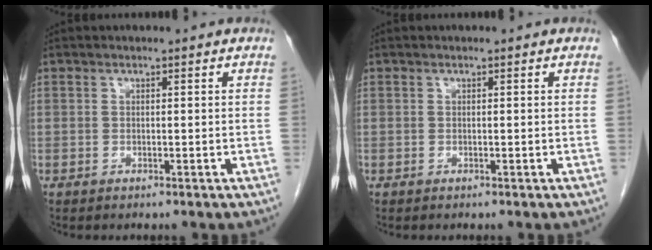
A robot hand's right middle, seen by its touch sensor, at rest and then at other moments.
{"total": 0.0}